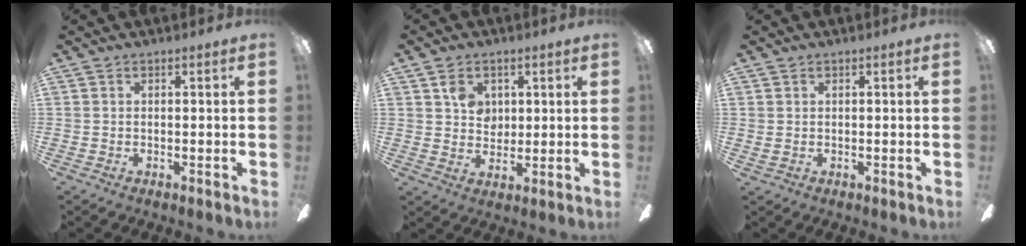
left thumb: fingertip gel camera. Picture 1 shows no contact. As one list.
[{"total": 5.7, "force": [2.6, 4.6, 2.3], "torque": [-0.035, 0.000, 0.044]}, {"total": 0.6, "force": [0.2, 0.4, 0.4], "torque": [-0.008, 0.005, 0.002]}]